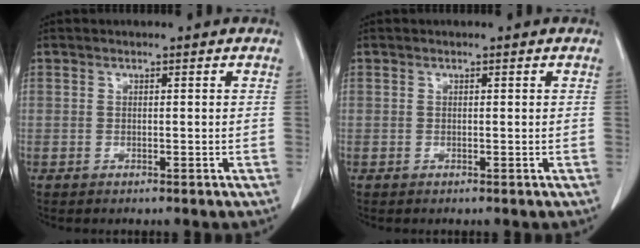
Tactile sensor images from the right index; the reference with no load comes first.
{"total": 0.0}